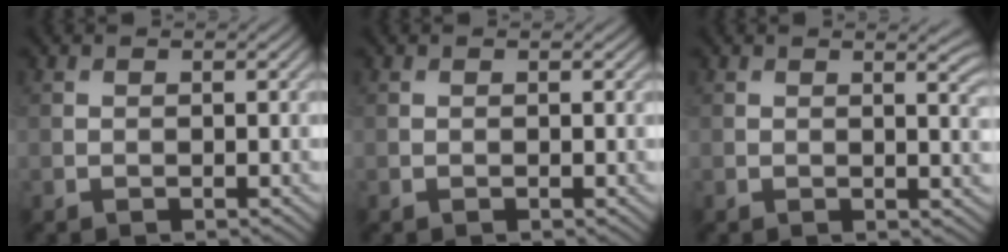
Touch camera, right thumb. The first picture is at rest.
{"total": 0.0}
{"total": 3.1, "force": [1.1, 0.9, 2.8], "torque": [-0.034, 0.002, 0.016]}